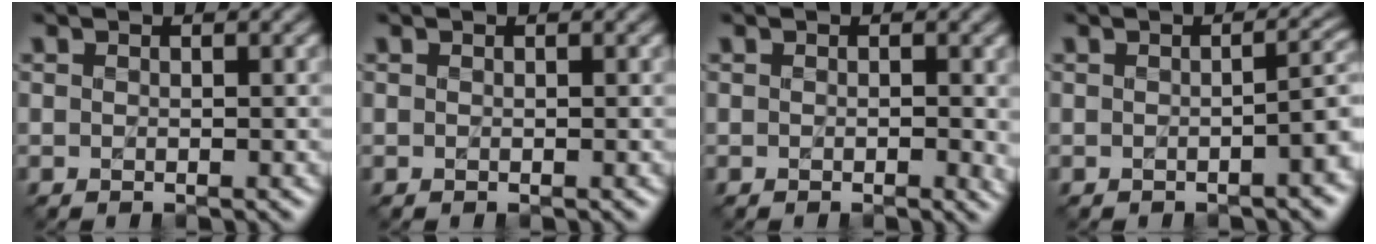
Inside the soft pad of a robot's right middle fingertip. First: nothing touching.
{"total": 0.0}
{"total": 1.5, "force": [-0.2, 0.6, 1.3], "torque": [-0.018, -0.005, -0.004]}
{"total": 2.9, "force": [-1.3, 0.9, 2.4], "torque": [-0.026, 0.007, -0.020]}